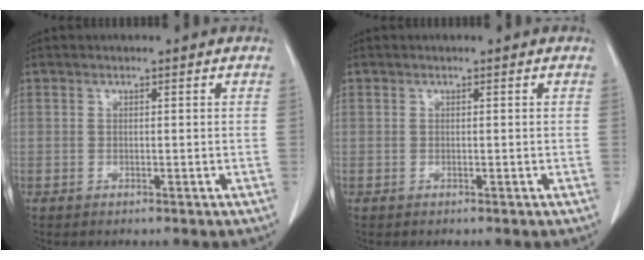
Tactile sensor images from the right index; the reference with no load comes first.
{"total": 0.0}